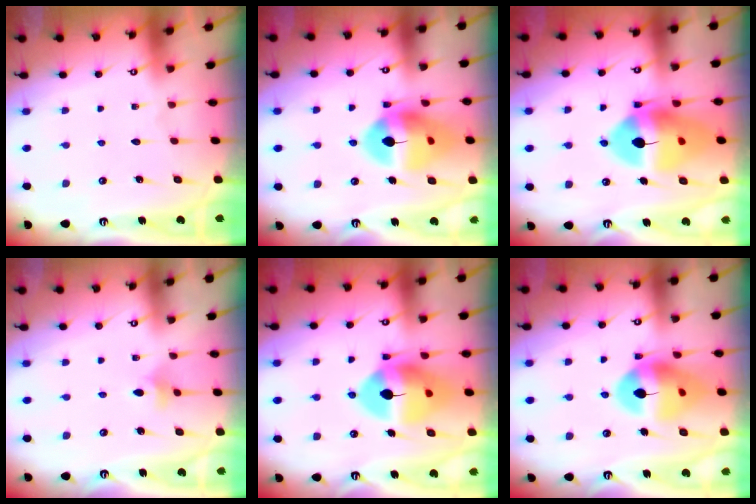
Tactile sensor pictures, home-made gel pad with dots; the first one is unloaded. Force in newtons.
{"total": 15.5, "press": 15.4, "slide": 1.8}
{"total": 17.4, "press": 17.3, "slide": 2.2}
{"total": 4.0, "press": 4.0, "slide": 0.8}
{"total": 15.3, "press": 15.1, "slide": 1.9}
{"total": 13.9, "press": 13.8, "slide": 1.5}